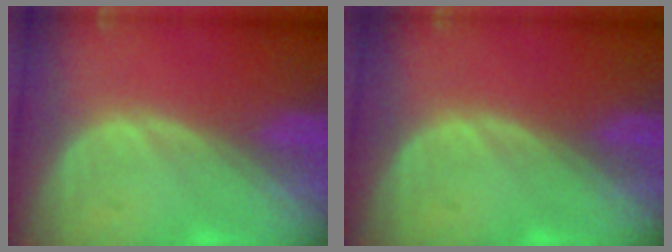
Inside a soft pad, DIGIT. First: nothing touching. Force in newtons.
{"total": 0.0}